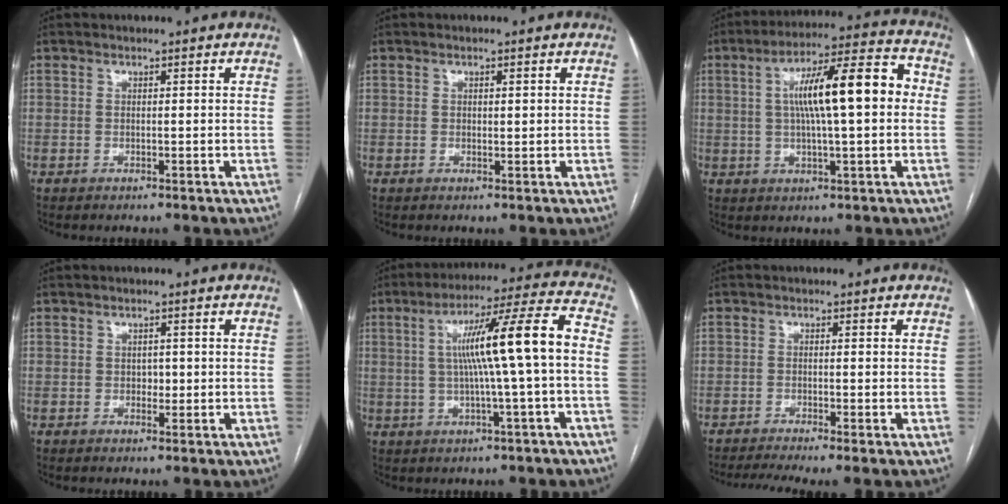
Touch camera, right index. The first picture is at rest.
{"total": 1.0, "force": [0.3, 0.4, 0.8], "torque": [-0.012, -0.001, 0.006]}
{"total": 14.1, "force": [1.5, 2.3, 13.8], "torque": [-0.227, 0.036, 0.020]}
{"total": 1.4, "force": [-0.1, 1.0, 0.9], "torque": [-0.012, 0.002, 0.001]}
{"total": 13.3, "force": [0.1, -0.7, 13.3], "torque": [-0.212, 0.022, 0.002]}
{"total": 5.5, "force": [-4.0, -0.1, 3.7], "torque": [-0.060, -0.007, -0.065]}